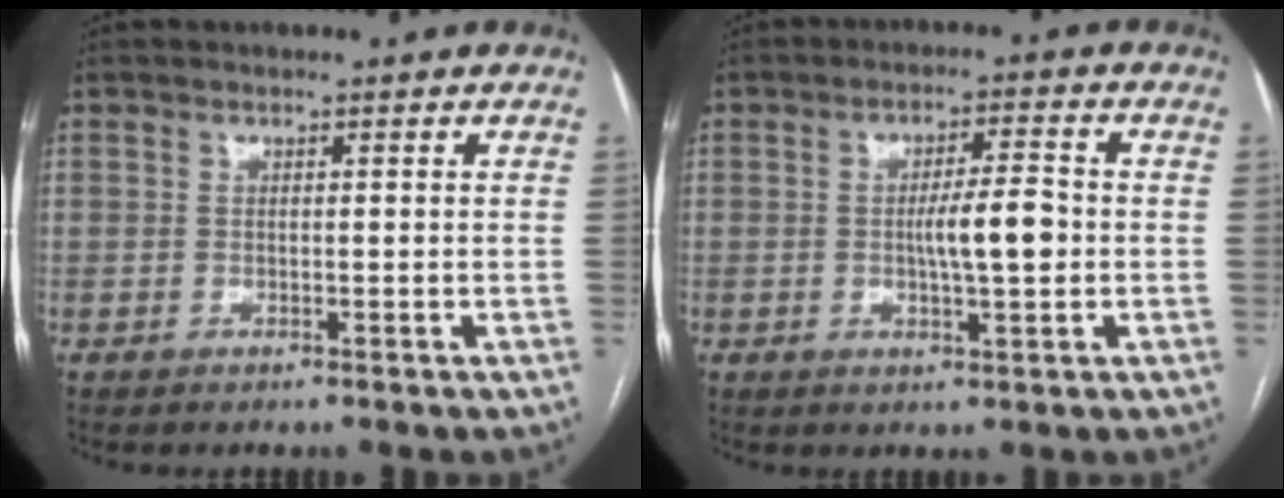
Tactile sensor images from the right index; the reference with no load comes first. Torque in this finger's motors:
{"motor_torque": [1.14, 0.00, 0.57, 0.11]}